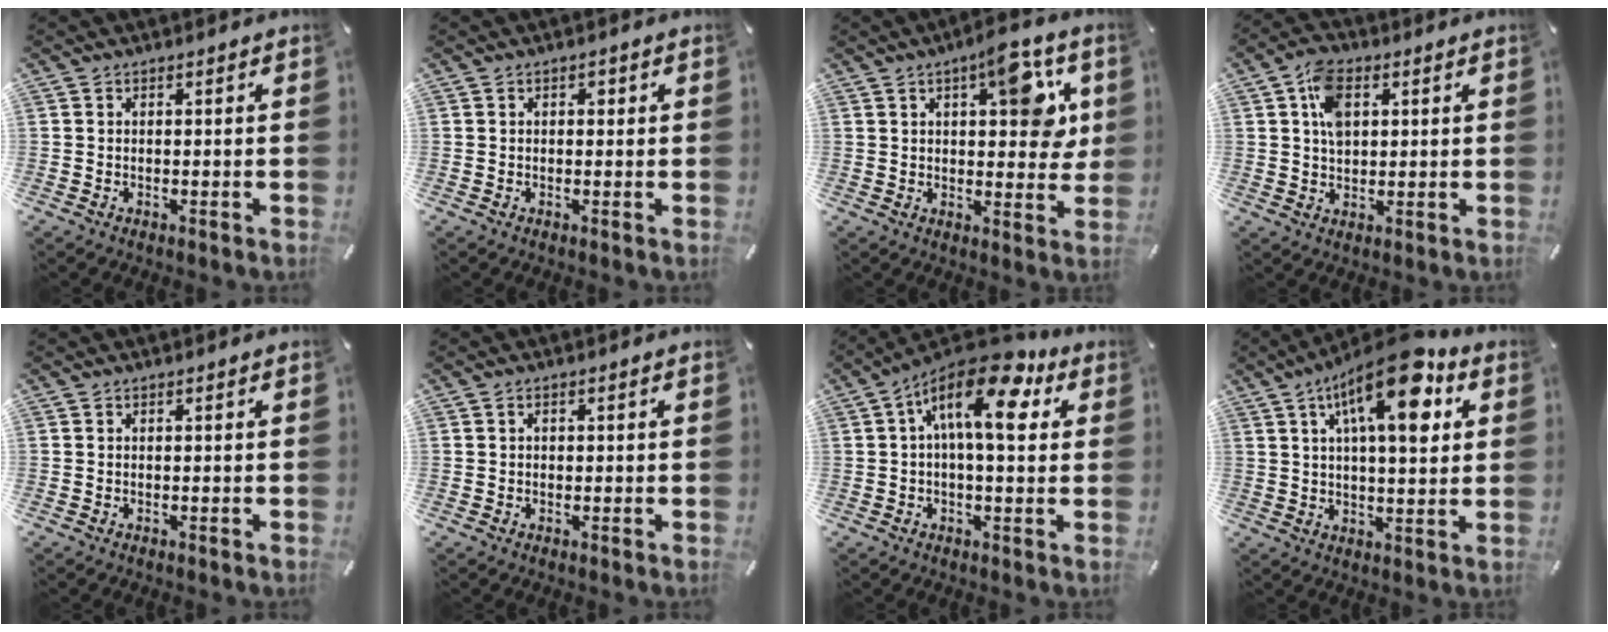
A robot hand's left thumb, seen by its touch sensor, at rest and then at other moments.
{"total": 1.2, "force": [0.3, 0.9, 0.7], "torque": [-0.015, 0.007, 0.003]}
{"total": 13.5, "force": [6.3, 6.1, 10.2], "torque": [-0.124, -0.027, 0.101]}
{"total": 7.8, "force": [2.3, 5.5, 5.0], "torque": [-0.090, 0.001, 0.038]}
{"total": 0.0}
{"total": 1.0, "force": [0.1, 0.8, 0.6], "torque": [-0.013, 0.005, 0.001]}
{"total": 15.8, "force": [5.6, 6.3, 13.3], "torque": [-0.209, -0.027, 0.091]}
{"total": 18.3, "force": [8.4, 6.9, 14.7], "torque": [-0.231, -0.027, 0.126]}